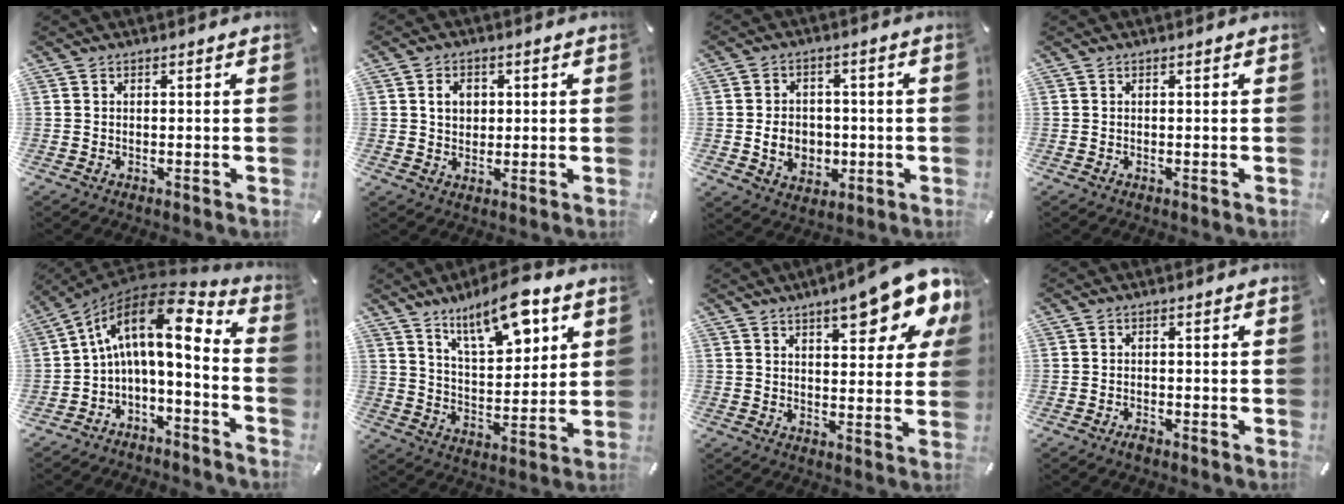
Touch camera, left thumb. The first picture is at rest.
{"total": 4.2, "force": [0.7, 3.6, 2.1], "torque": [-0.026, -0.001, 0.006]}
{"total": 7.6, "force": [-1.2, 6.4, 4.0], "torque": [-0.065, 0.006, -0.022]}
{"total": 0.0}
{"total": 12.9, "force": [2.6, 5.6, 11.3], "torque": [-0.187, -0.032, 0.035]}
{"total": 14.0, "force": [9.3, 5.7, 8.7], "torque": [-0.134, -0.045, 0.158]}
{"total": 14.4, "force": [9.3, 4.8, 9.9], "torque": [-0.128, -0.051, 0.151]}
{"total": 1.7, "force": [-1.4, 0.6, 0.8], "torque": [-0.016, 0.006, -0.027]}